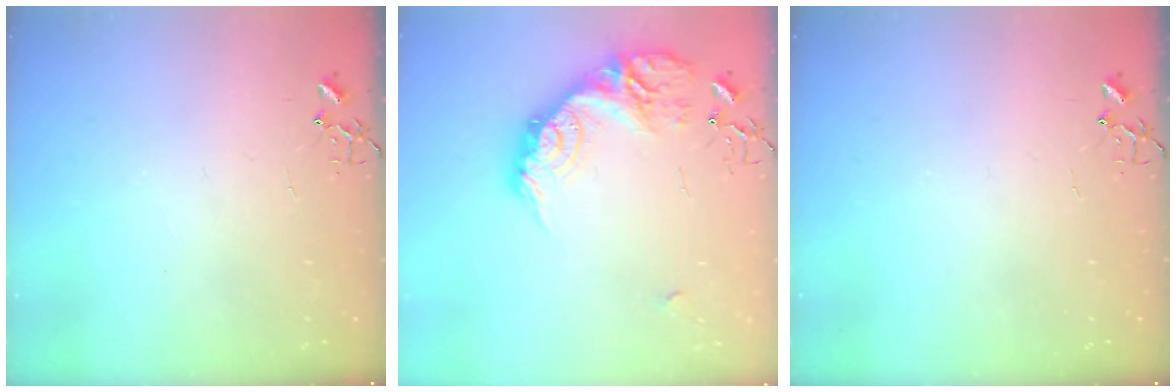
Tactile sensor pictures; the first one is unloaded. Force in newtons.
{"total": 19.0, "press": 19.0, "slide": 0.4}
{"total": 0.0}